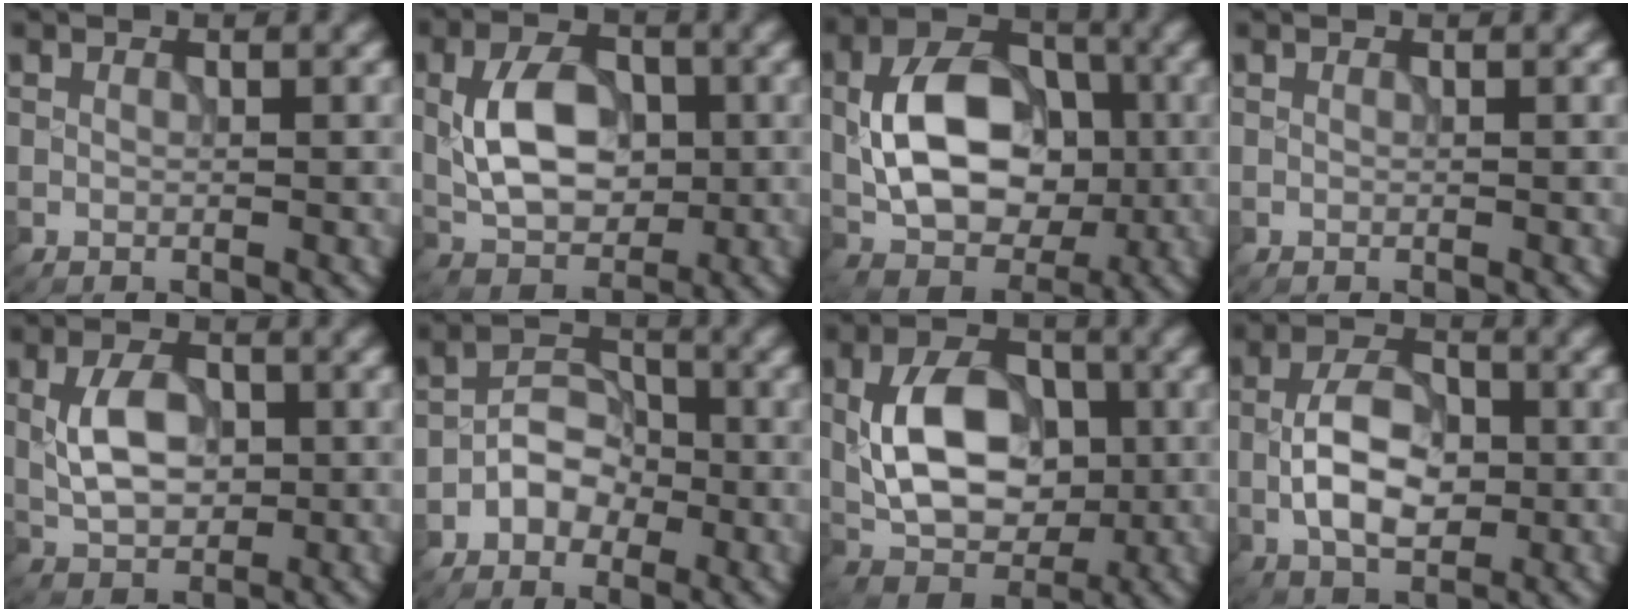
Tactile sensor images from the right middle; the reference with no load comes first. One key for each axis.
{"total": 6.9, "fx": 0.0, "fy": 4.3, "fz": 5.4, "tx": -0.101, "ty": 0.000, "tz": -0.002}
{"total": 9.8, "fx": -0.3, "fy": 6.6, "fz": 7.3, "tx": -0.132, "ty": 0.012, "tz": -0.011}
{"total": 0.0}
{"total": 5.0, "fx": 0.1, "fy": 3.1, "fz": 3.9, "tx": -0.075, "ty": 0.001, "tz": 0.003}
{"total": 3.1, "fx": -1.5, "fy": 2.3, "fz": 1.6, "tx": -0.016, "ty": 0.012, "tz": -0.027}
{"total": 8.7, "fx": 0.0, "fy": 5.6, "fz": 6.6, "tx": -0.124, "ty": 0.002, "tz": -0.004}
{"total": 6.1, "fx": -1.1, "fy": 3.4, "fz": 4.9, "tx": -0.087, "ty": 0.006, "tz": -0.025}